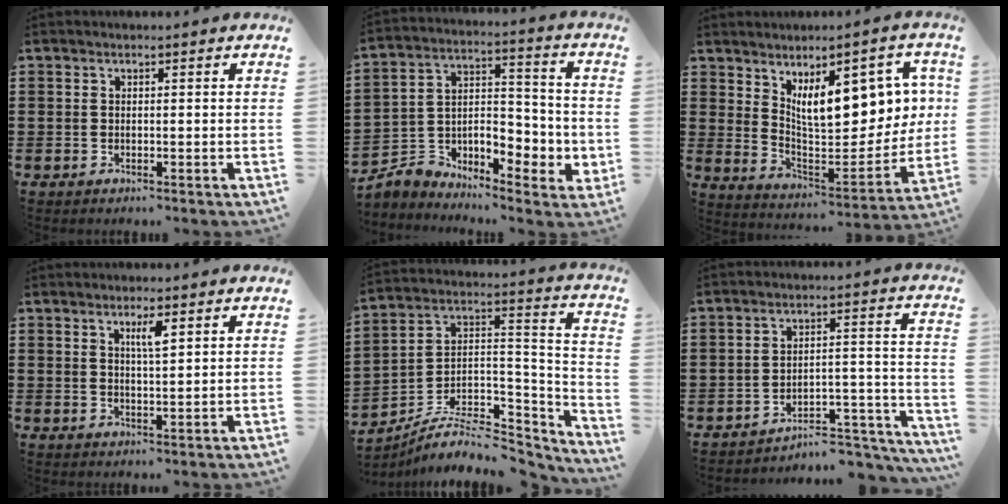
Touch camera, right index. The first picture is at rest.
{"total": 5.0, "force": [-2.2, 3.9, 2.2], "torque": [-0.051, -0.006, -0.040]}
{"total": 12.6, "force": [5.5, 5.5, 9.9], "torque": [-0.150, -0.021, 0.093]}
{"total": 2.9, "force": [1.4, 0.5, 2.5], "torque": [-0.044, -0.001, 0.021]}
{"total": 8.0, "force": [-6.1, 3.5, 3.8], "torque": [-0.067, 0.008, -0.114]}
{"total": 5.1, "force": [-4.8, 0.7, 1.4], "torque": [-0.023, 0.004, -0.099]}